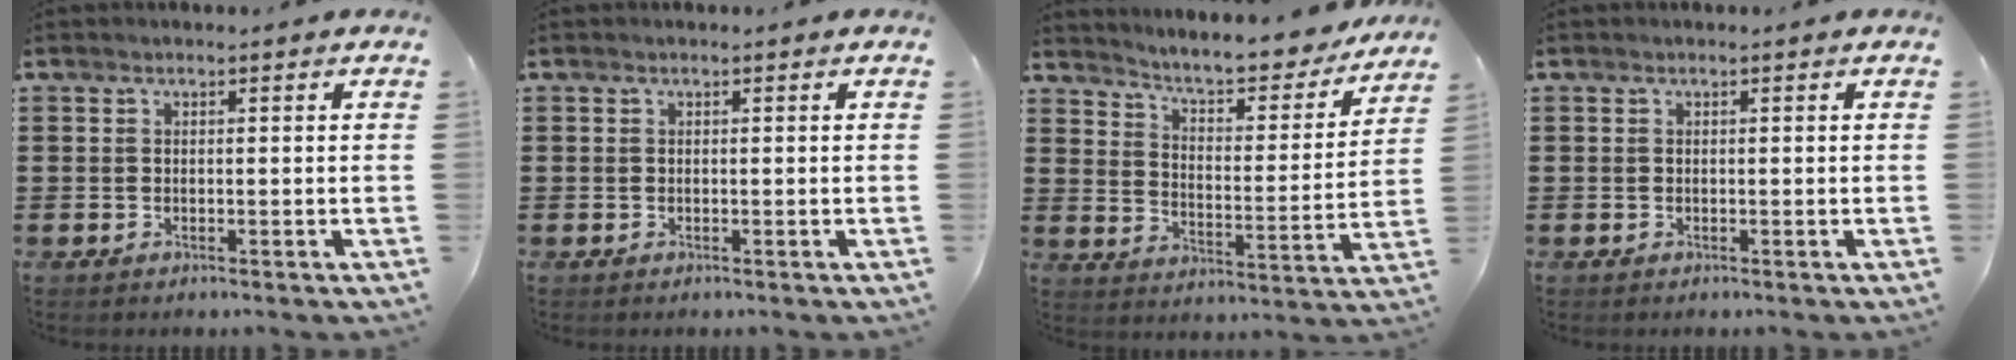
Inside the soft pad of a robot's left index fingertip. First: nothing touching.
{"total": 0.0}
{"total": 6.1, "force": [5.7, 0.4, 2.1], "torque": [-0.059, -0.046, 0.091]}
{"total": 0.0}